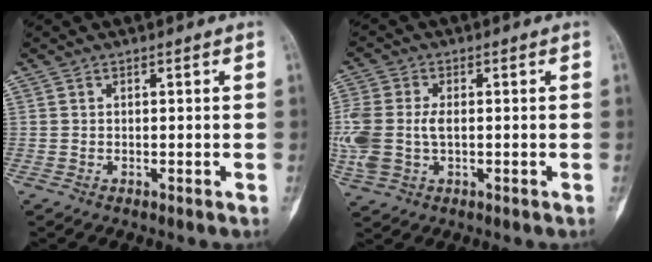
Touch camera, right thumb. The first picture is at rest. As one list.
[{"total": 11.9, "force": [-0.4, 7.9, 8.9], "torque": [-0.245, 0.003, -0.002]}]